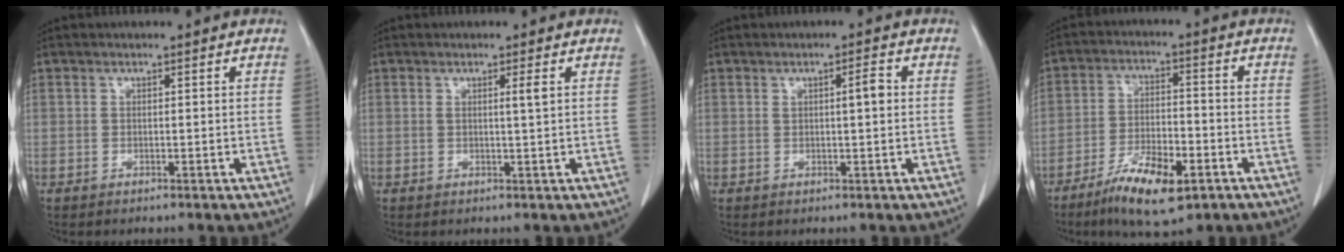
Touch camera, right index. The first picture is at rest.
{"total": 1.4, "force": [0.4, -0.3, 1.3], "torque": [-0.024, -0.002, 0.007]}
{"total": 2.4, "force": [0.4, 0.3, 2.3], "torque": [-0.036, 0.003, 0.006]}
{"total": 10.5, "force": [-6.1, 3.1, 7.9], "torque": [-0.145, -0.009, -0.101]}